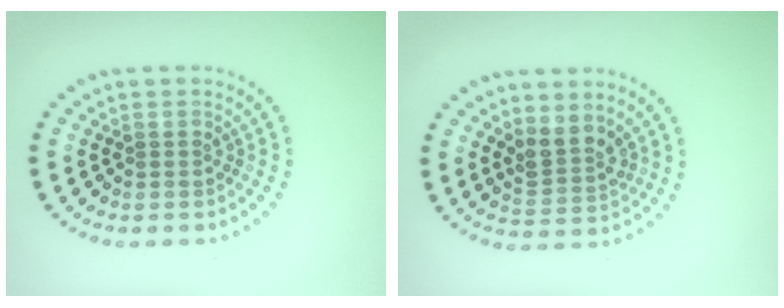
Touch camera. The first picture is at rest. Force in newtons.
{"total": 2.6, "press": 1.9, "slide": 1.8}